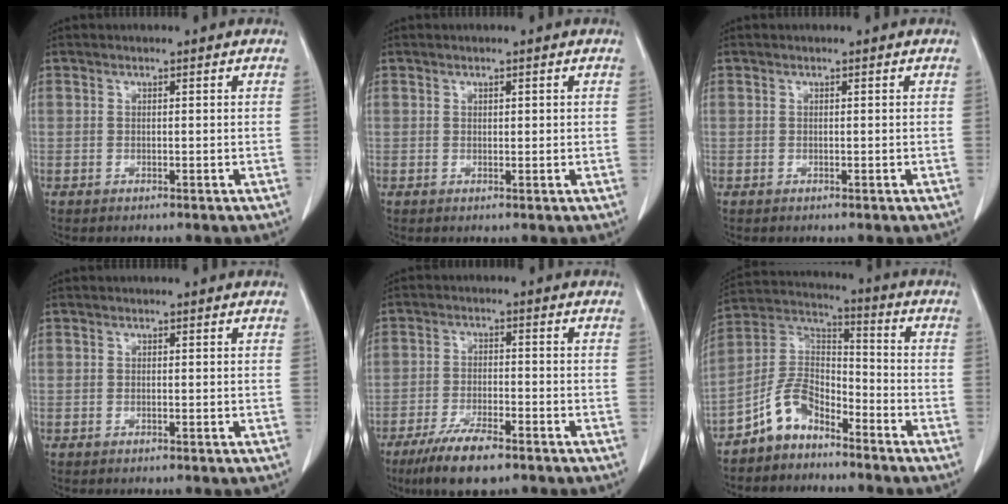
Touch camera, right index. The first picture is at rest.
{"total": 0.6, "force": [0.3, 0.3, 0.4], "torque": [-0.005, -0.001, 0.005]}
{"total": 0.0}
{"total": 0.0}
{"total": 8.5, "force": [-6.0, 1.9, 5.8], "torque": [-0.106, -0.015, -0.103]}
{"total": 8.6, "force": [-6.2, 4.5, 3.8], "torque": [-0.081, 0.030, -0.125]}